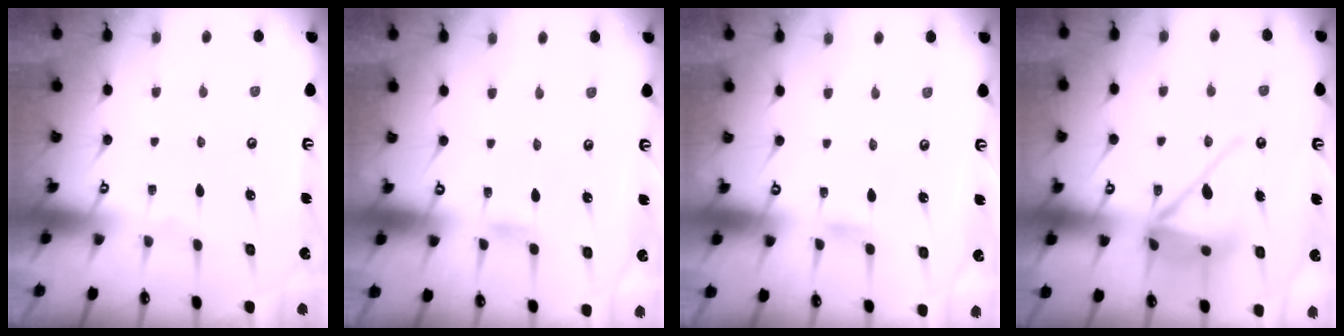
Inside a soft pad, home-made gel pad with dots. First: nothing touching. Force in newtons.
{"total": 3.2, "press": 3.2, "slide": 0.3}
{"total": 3.2, "press": 3.2, "slide": 0.3}
{"total": 14.8, "press": 14.6, "slide": 1.9}